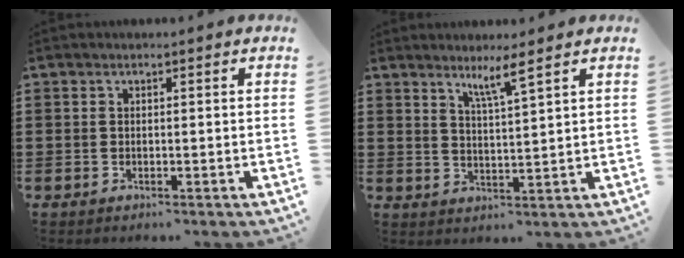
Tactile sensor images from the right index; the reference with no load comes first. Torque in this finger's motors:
{"motor_torque": [0.02, 0.00, 0.16, 0.06]}